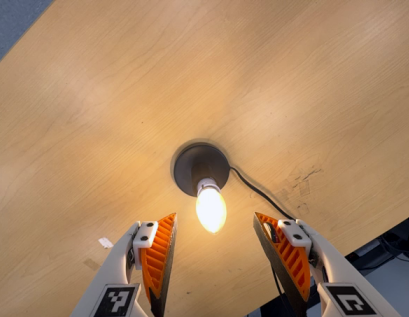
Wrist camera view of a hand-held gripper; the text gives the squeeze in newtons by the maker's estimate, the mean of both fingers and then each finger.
{"total": 0.0}